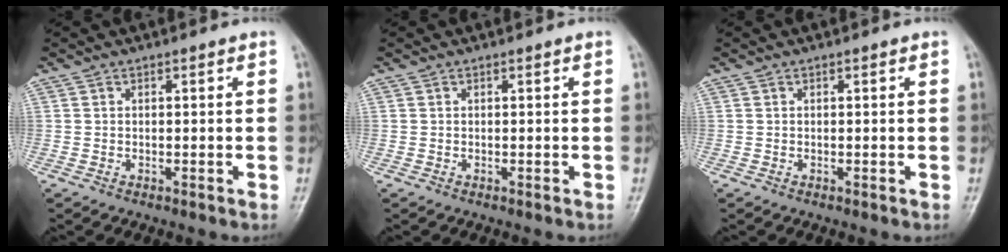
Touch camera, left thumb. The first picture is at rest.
{"total": 0.0}
{"total": 0.0}